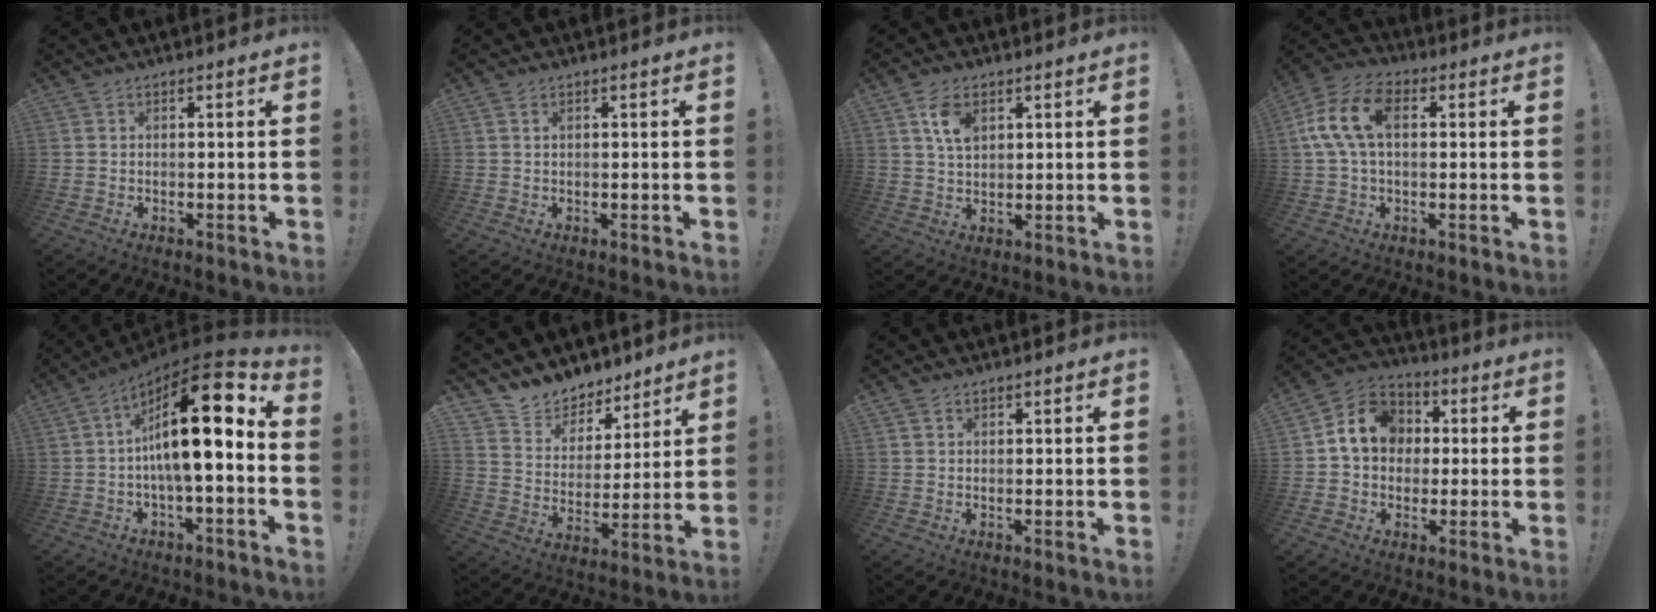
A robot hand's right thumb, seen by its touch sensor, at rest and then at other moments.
{"total": 0.7, "force": [0.4, 0.3, 0.5], "torque": [-0.016, 0.003, 0.009]}
{"total": 7.0, "force": [3.2, 4.1, 4.6], "torque": [-0.078, -0.005, 0.059]}
{"total": 13.2, "force": [2.4, 8.1, 10.2], "torque": [-0.215, 0.013, 0.044]}
{"total": 19.4, "force": [2.8, 4.9, 18.5], "torque": [-0.300, -0.014, 0.040]}
{"total": 9.1, "force": [7.6, 5.0, 0.3], "torque": [-0.012, -0.074, 0.144]}
{"total": 0.9, "force": [0.8, 0.3, -0.2], "torque": [0.011, -0.007, 0.015]}
{"total": 12.4, "force": [1.9, 10.6, 6.2], "torque": [-0.082, 0.012, 0.045]}